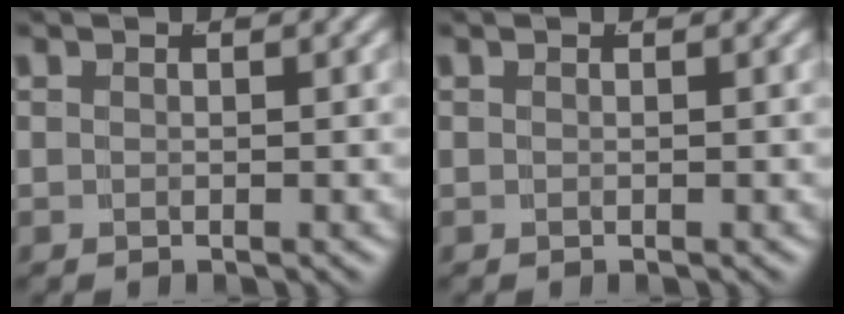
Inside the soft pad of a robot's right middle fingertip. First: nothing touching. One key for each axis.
{"total": 1.1, "fx": -0.2, "fy": -1.0, "fz": -0.3, "tx": 0.015, "ty": -0.011, "tz": 0.008}